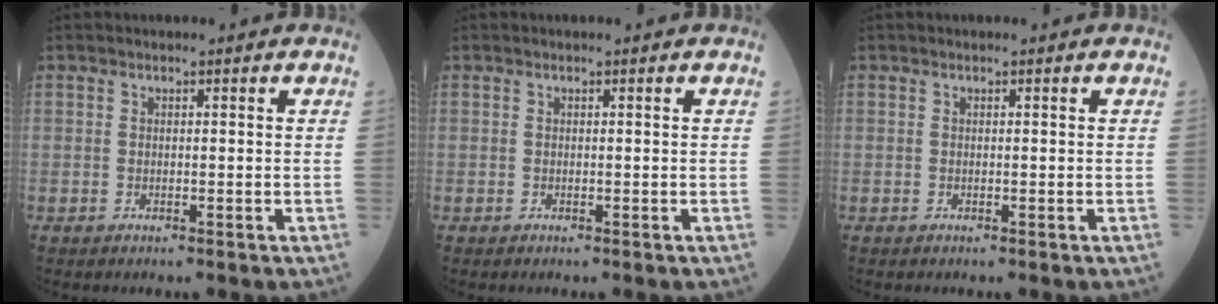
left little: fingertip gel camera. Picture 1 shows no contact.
{"total": 0.0}
{"total": 0.0}